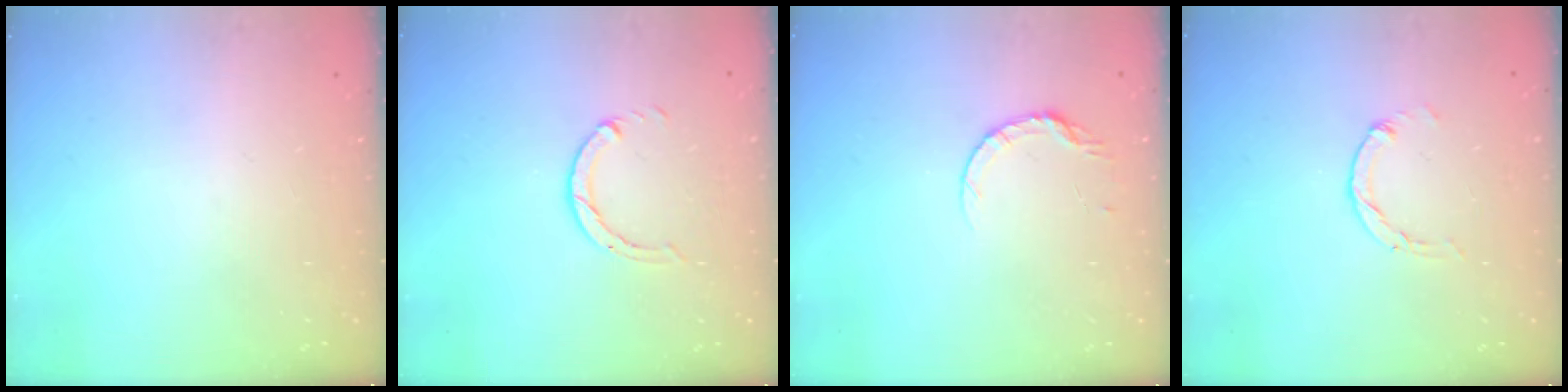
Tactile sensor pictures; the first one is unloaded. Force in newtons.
{"total": 3.2, "press": 3.2, "slide": 0.5}
{"total": 5.3, "press": 5.2, "slide": 0.6}
{"total": 1.1, "press": 1.1, "slide": 0.2}